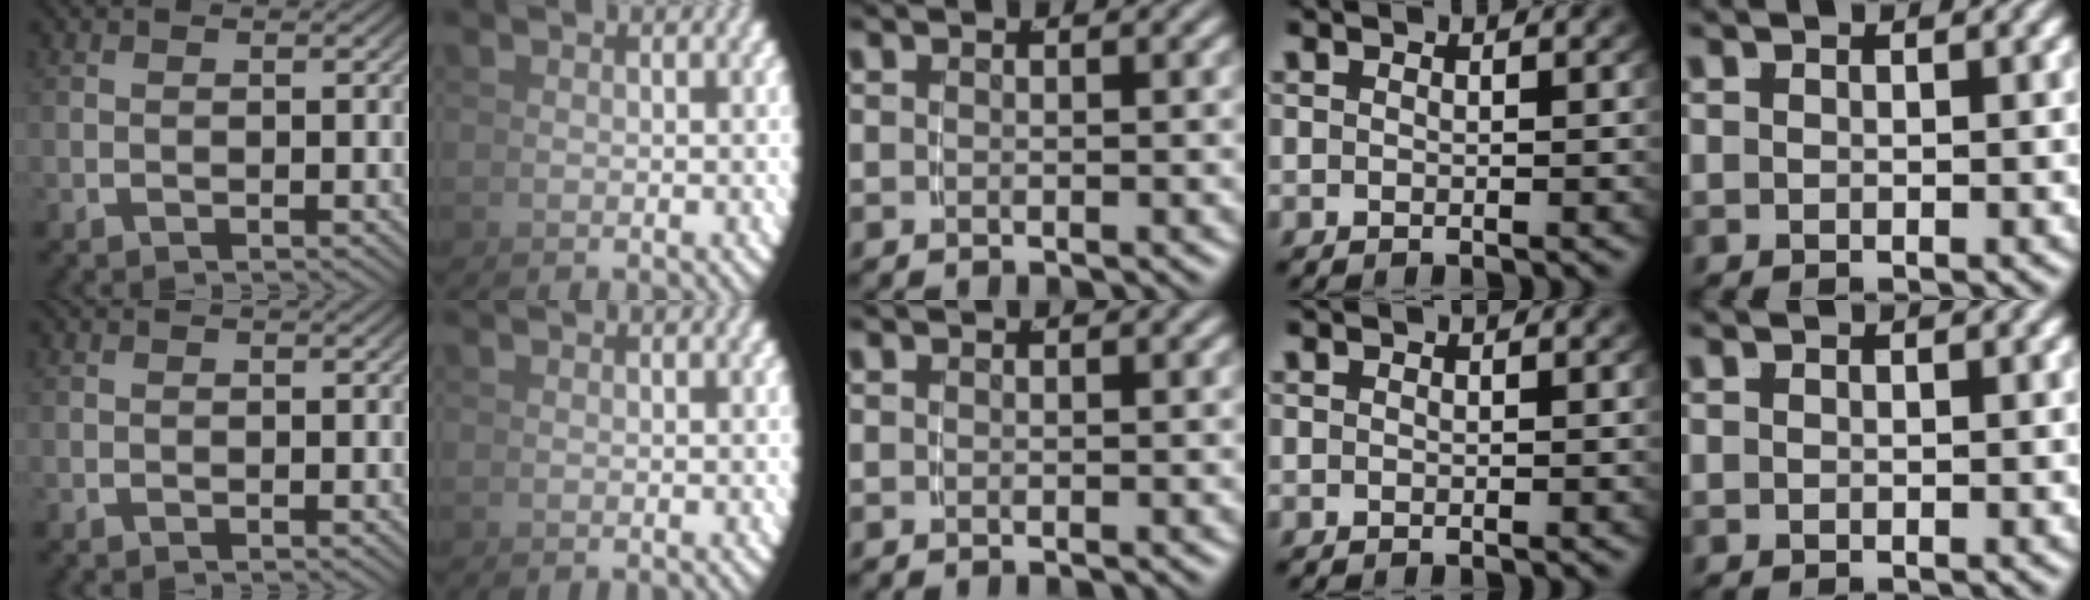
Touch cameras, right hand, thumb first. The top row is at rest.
{}